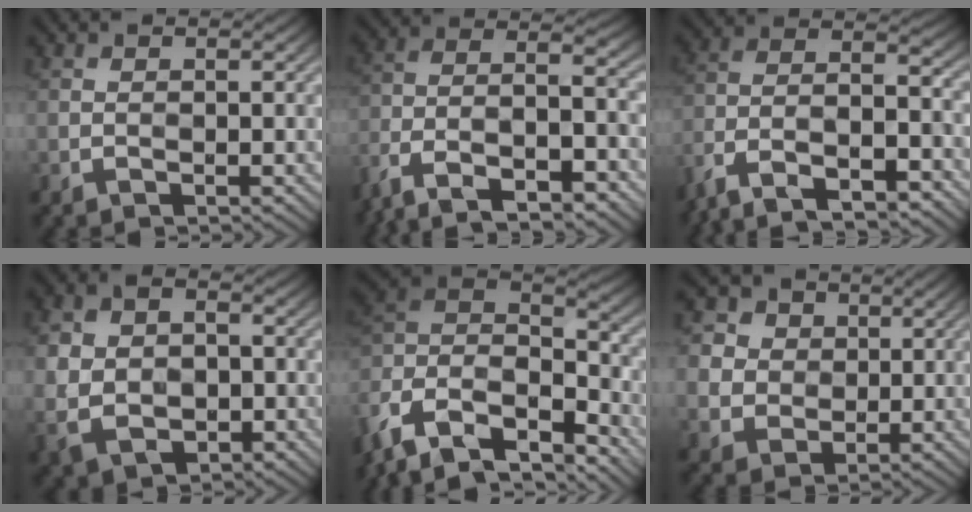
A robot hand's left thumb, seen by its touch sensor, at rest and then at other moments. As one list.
[{"total": 13.3, "force": [-9.0, 4.5, 8.7], "torque": [-0.178, -0.001, -0.170]}, {"total": 13.8, "force": [-10.0, 4.9, 8.2], "torque": [-0.180, -0.002, -0.180]}, {"total": 8.0, "force": [-1.5, 6.1, 5.0], "torque": [-0.112, -0.019, -0.028]}, {"total": 14.1, "force": [-9.1, 6.8, 8.3], "torque": [-0.218, 0.004, -0.139]}, {"total": 7.2, "force": [3.0, 6.1, 2.3], "torque": [-0.103, 0.012, 0.051]}]